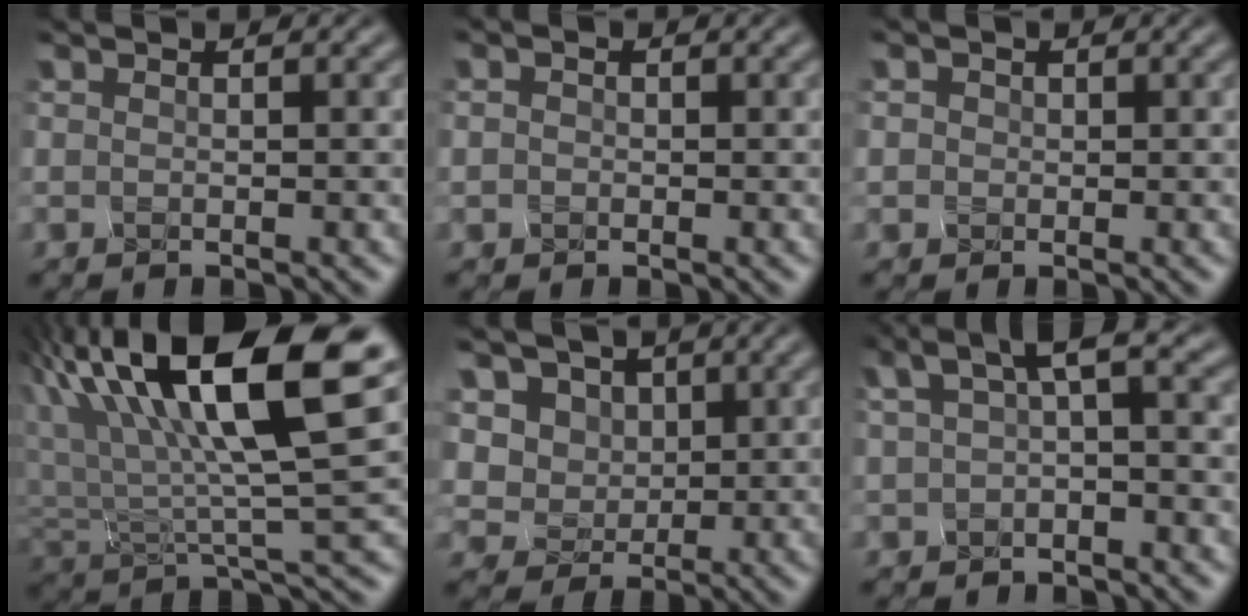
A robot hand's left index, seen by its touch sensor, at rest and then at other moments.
{"total": 1.0, "force": [-0.1, 0.0, -0.9], "torque": [0.003, -0.002, 0.012]}
{"total": 1.1, "force": [0.0, 0.3, -1.1], "torque": [0.009, -0.001, 0.012]}
{"total": 13.8, "force": [7.3, 4.0, 11.0], "torque": [-0.217, 0.013, 0.143]}
{"total": 4.9, "force": [3.0, 3.8, 0.9], "torque": [-0.042, -0.006, 0.056]}
{"total": 2.2, "force": [0.4, 0.1, 2.2], "torque": [-0.043, 0.014, 0.014]}